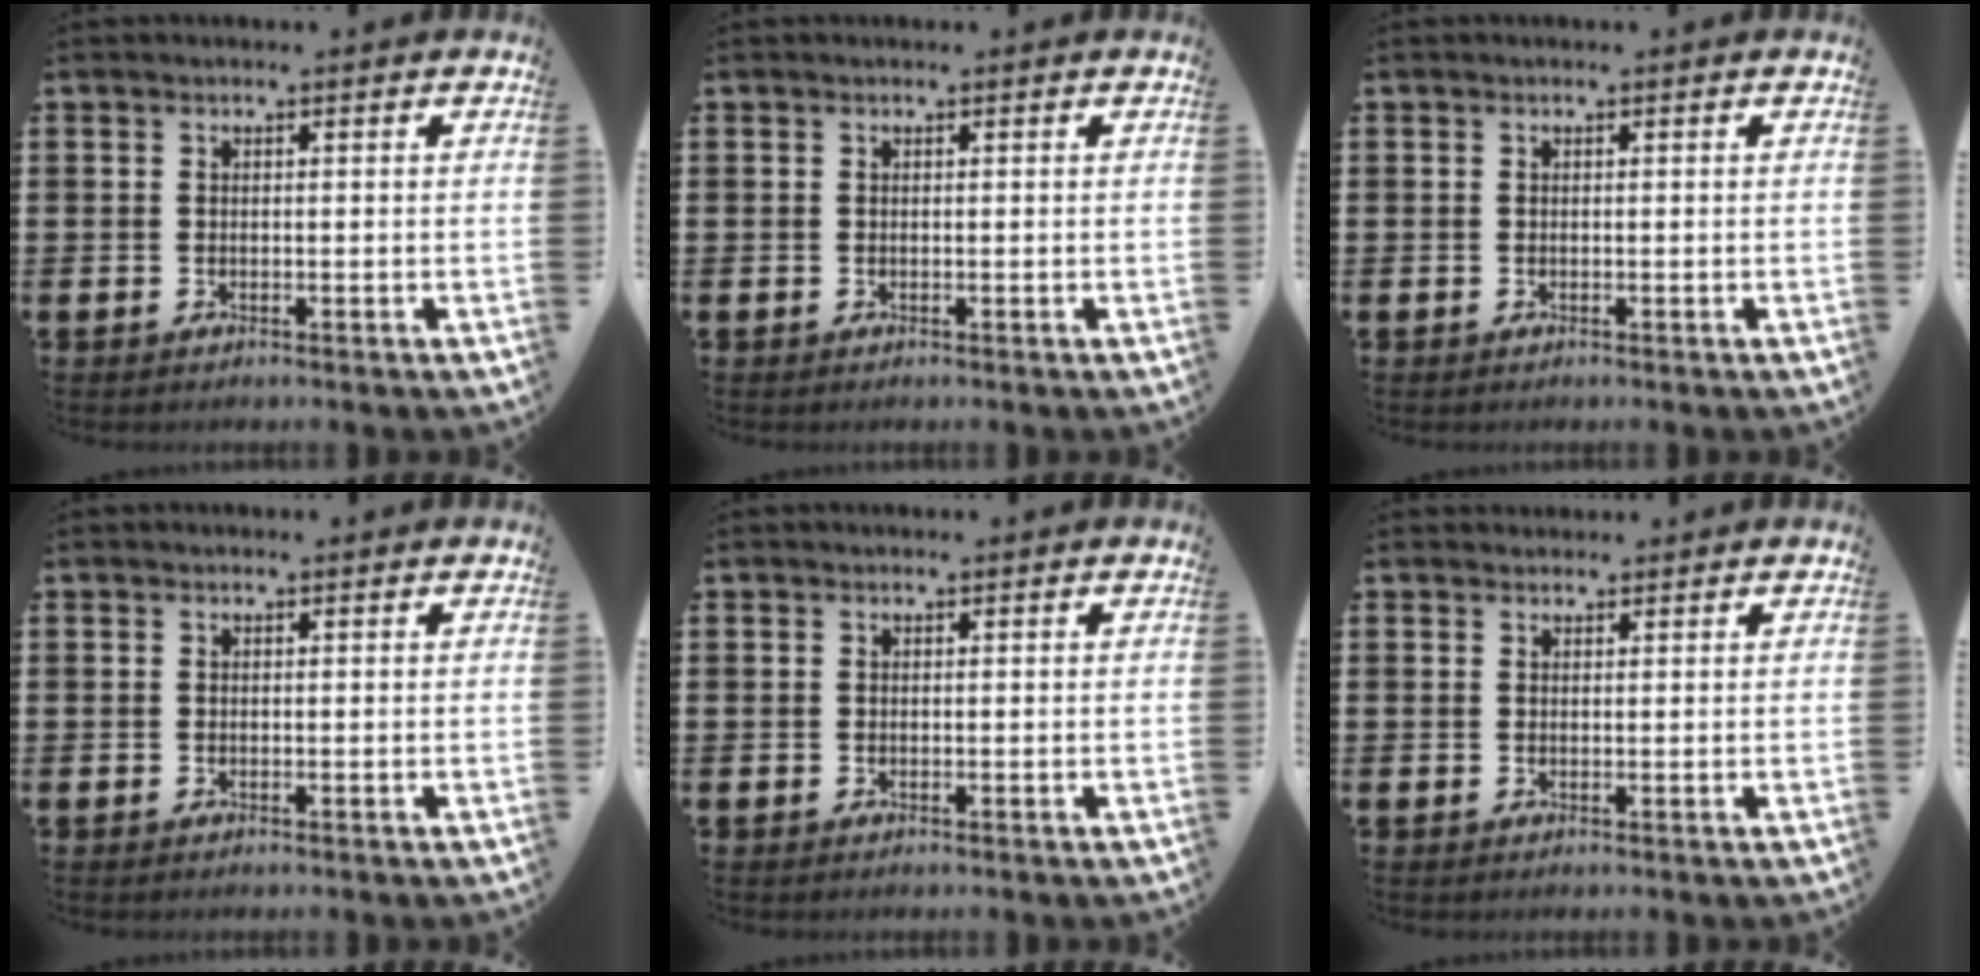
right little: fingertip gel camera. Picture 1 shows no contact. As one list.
[{"total": 0.0}, {"total": 0.0}, {"total": 0.0}, {"total": 0.0}, {"total": 1.1, "force": [1.0, 0.3, -0.1], "torque": [0.016, -0.002, 0.016]}]